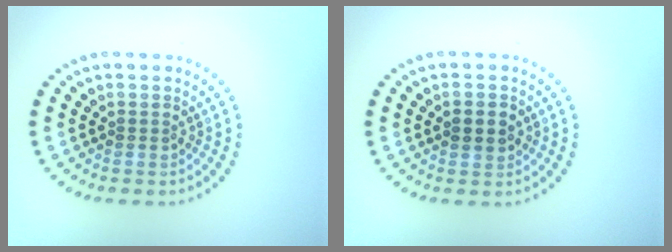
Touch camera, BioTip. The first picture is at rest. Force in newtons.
{"total": 2.1, "press": 2.1, "slide": 0.1}